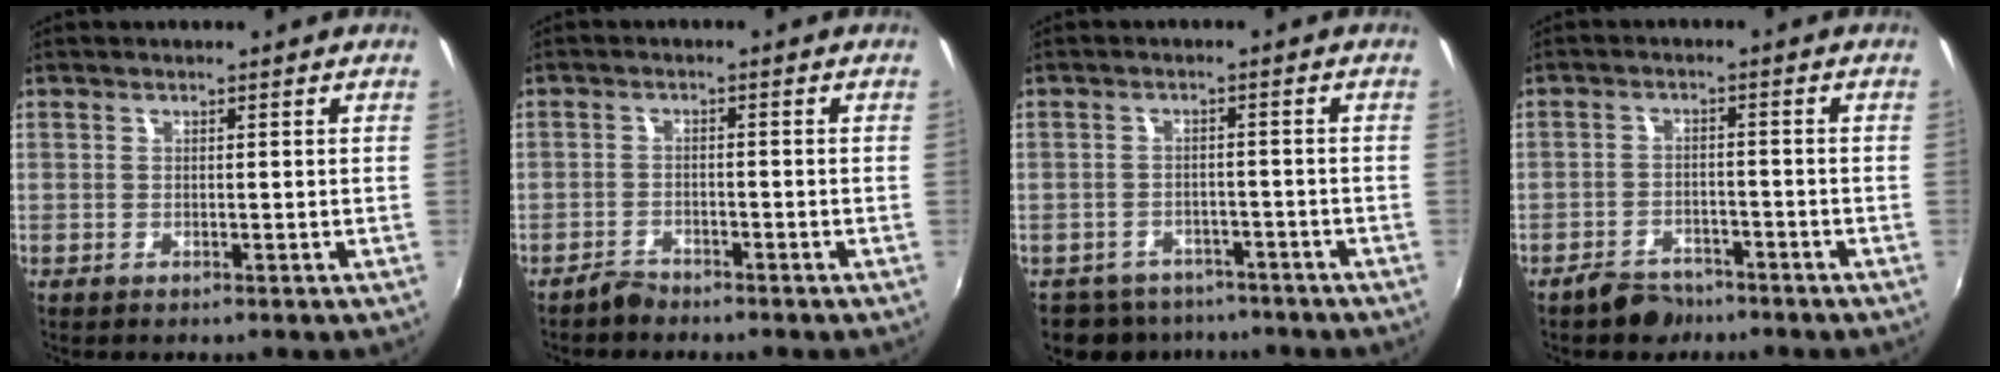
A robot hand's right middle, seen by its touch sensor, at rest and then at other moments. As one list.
[{"total": 2.3, "force": [-2.2, 0.6, 0.2], "torque": [-0.010, 0.003, -0.043]}, {"total": 8.8, "force": [-7.2, 4.7, 1.8], "torque": [-0.053, 0.003, -0.100]}, {"total": 5.0, "force": [-4.2, 2.5, 1.2], "torque": [-0.039, 0.008, -0.064]}]